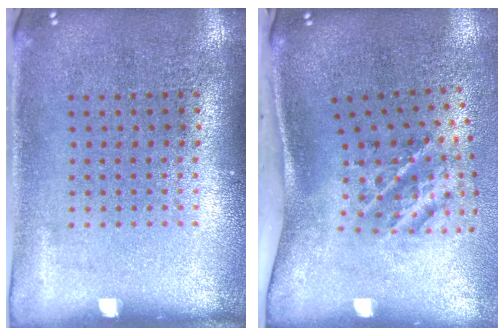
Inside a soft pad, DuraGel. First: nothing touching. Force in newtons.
{"total": 2.3, "press": 1.4, "slide": 1.8}